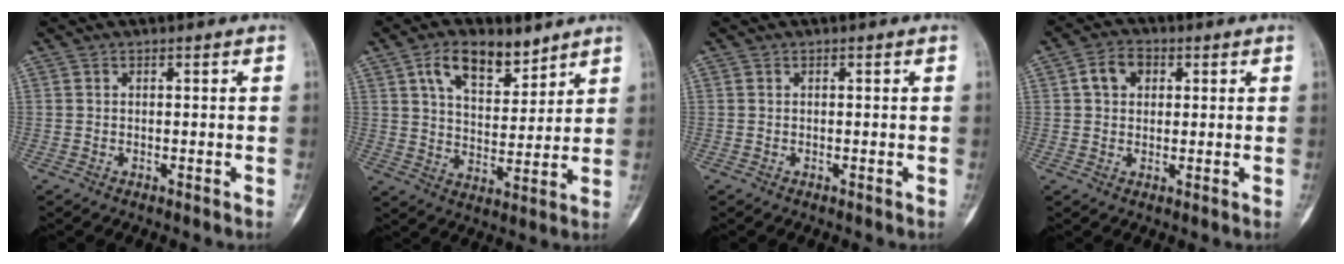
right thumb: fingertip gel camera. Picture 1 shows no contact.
{"total": 11.2, "force": [6.8, 5.8, 6.7], "torque": [-0.091, -0.036, 0.121]}
{"total": 0.0}
{"total": 5.2, "force": [1.4, 3.9, 3.1], "torque": [-0.041, 0.007, 0.020]}